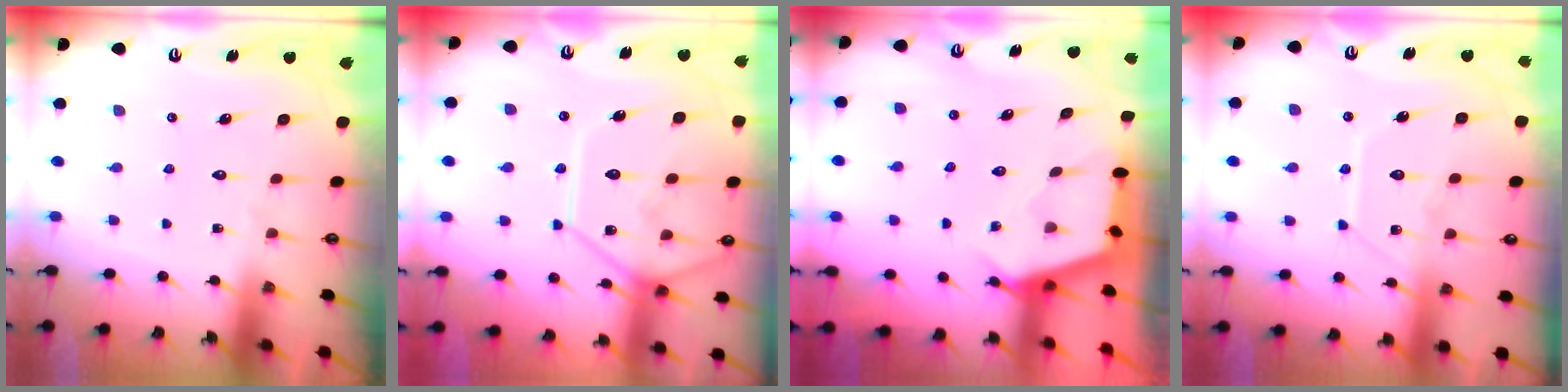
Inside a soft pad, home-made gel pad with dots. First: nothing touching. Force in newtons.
{"total": 13.4, "press": 13.3, "slide": 1.5}
{"total": 3.2, "press": 3.2, "slide": 0.3}
{"total": 9.1, "press": 9.1, "slide": 0.8}